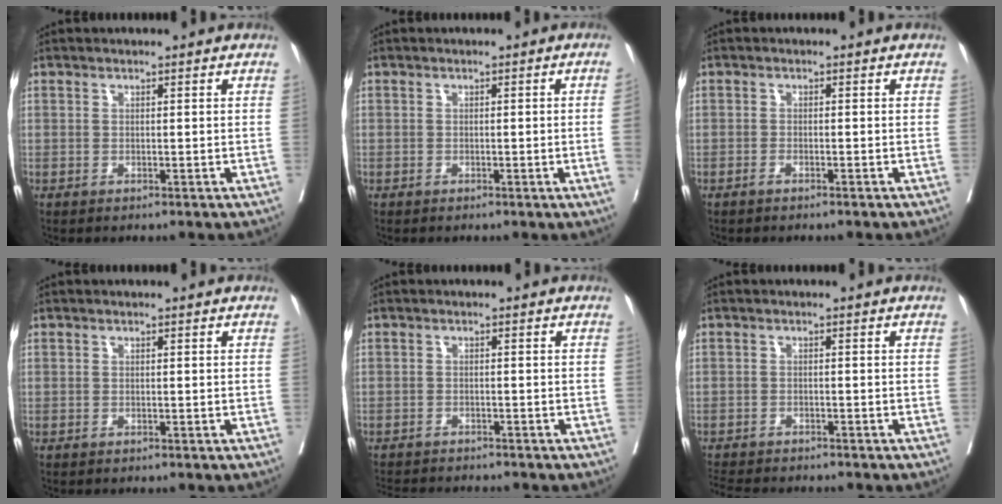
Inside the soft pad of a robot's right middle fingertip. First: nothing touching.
{"total": 2.1, "force": [-0.3, -0.5, 2.0], "torque": [-0.025, 0.000, -0.001]}
{"total": 0.8, "force": [-0.6, 0.1, 0.5], "torque": [-0.012, 0.000, -0.012]}
{"total": 0.0}
{"total": 7.6, "force": [-7.2, 1.0, 2.1], "torque": [-0.031, -0.006, -0.104]}
{"total": 8.5, "force": [-7.7, 1.7, 3.0], "torque": [-0.052, -0.010, -0.113]}